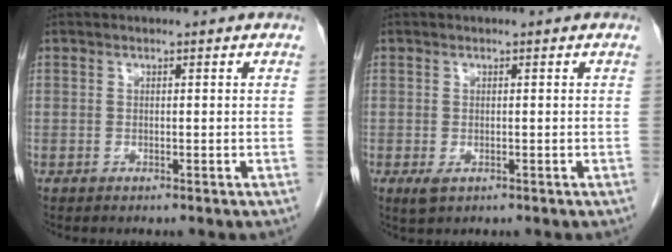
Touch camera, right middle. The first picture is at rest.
{"total": 1.6, "force": [-0.6, 0.8, 1.2], "torque": [-0.023, -0.004, -0.002]}